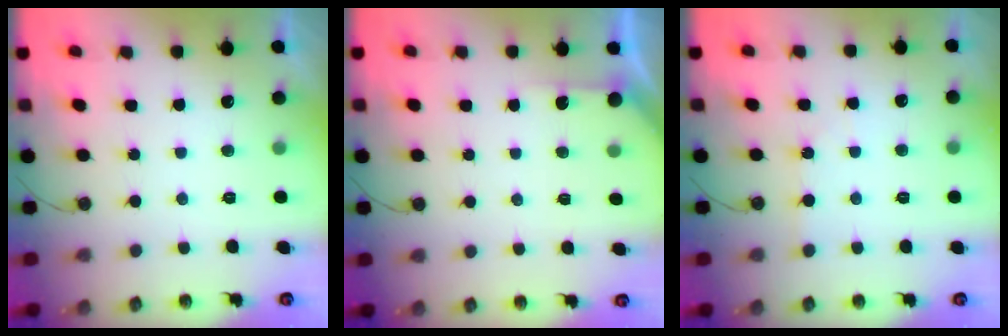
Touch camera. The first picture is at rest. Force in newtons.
{"total": 2.7, "press": 2.7, "slide": 0.3}
{"total": 1.6, "press": 1.6, "slide": 0.2}